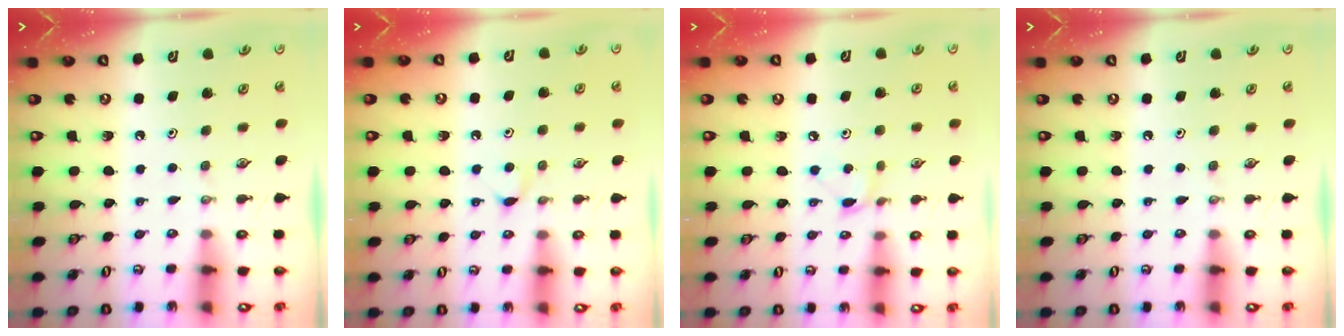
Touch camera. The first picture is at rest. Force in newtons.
{"total": 4.2, "press": 4.2, "slide": 0.5}
{"total": 4.1, "press": 4.1, "slide": 0.6}
{"total": 0.0}